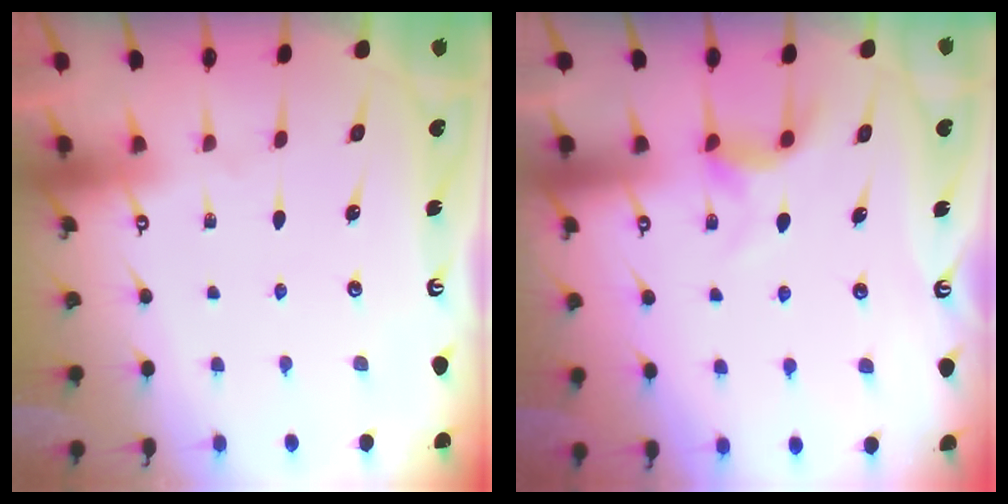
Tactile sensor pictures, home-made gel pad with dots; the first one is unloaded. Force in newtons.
{"total": 4.8, "press": 4.8, "slide": 0.5}